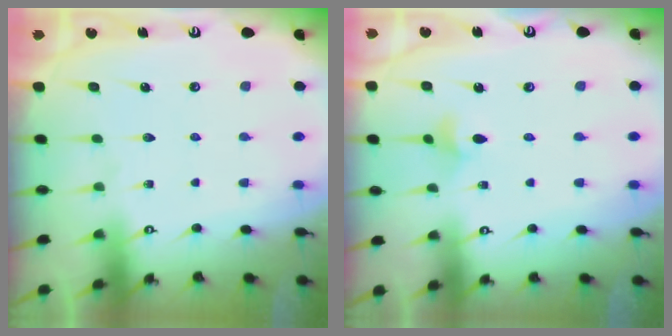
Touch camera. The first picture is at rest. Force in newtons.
{"total": 3.4, "press": 3.3, "slide": 0.5}